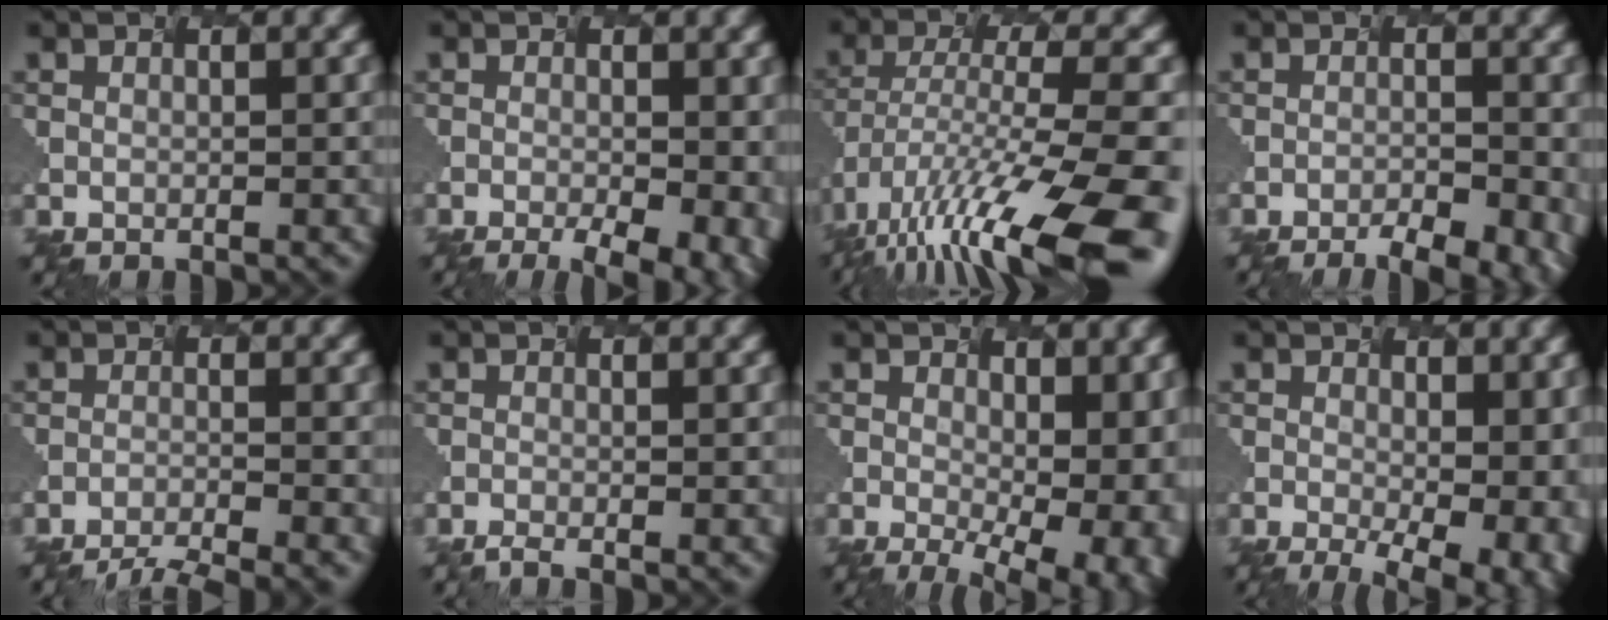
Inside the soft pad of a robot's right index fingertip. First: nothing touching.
{"total": 6.4, "force": [-2.9, 1.9, 5.4], "torque": [-0.053, -0.020, -0.005]}
{"total": 13.3, "force": [-8.8, 2.5, 9.7], "torque": [-0.223, -0.009, -0.111]}
{"total": 6.5, "force": [-5.0, 1.3, 4.0], "torque": [-0.064, -0.014, -0.030]}
{"total": 5.8, "force": [-5.7, -0.3, 1.3], "torque": [-0.041, -0.010, -0.062]}
{"total": 1.9, "force": [-1.8, -0.2, 0.7], "torque": [-0.007, 0.002, -0.011]}
{"total": 8.3, "force": [-0.4, 4.2, 7.1], "torque": [-0.089, -0.029, 0.040]}
{"total": 6.7, "force": [-1.6, 2.6, 6.0], "torque": [-0.063, -0.025, 0.021]}